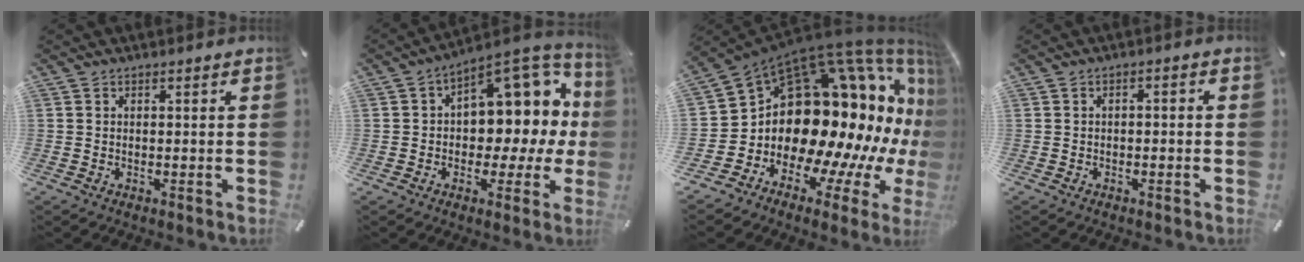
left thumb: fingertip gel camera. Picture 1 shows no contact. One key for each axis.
{"total": 13.4, "fx": 4.4, "fy": 8.6, "fz": 9.3, "tx": -0.112, "ty": -0.048, "tz": 0.077}
{"total": 22.6, "fx": 3.4, "fy": 14.0, "fz": 17.5, "tx": -0.246, "ty": -0.134, "tz": 0.104}
{"total": 1.7, "fx": -1.3, "fy": 0.6, "fz": 0.9, "tx": -0.017, "ty": 0.007, "tz": -0.025}